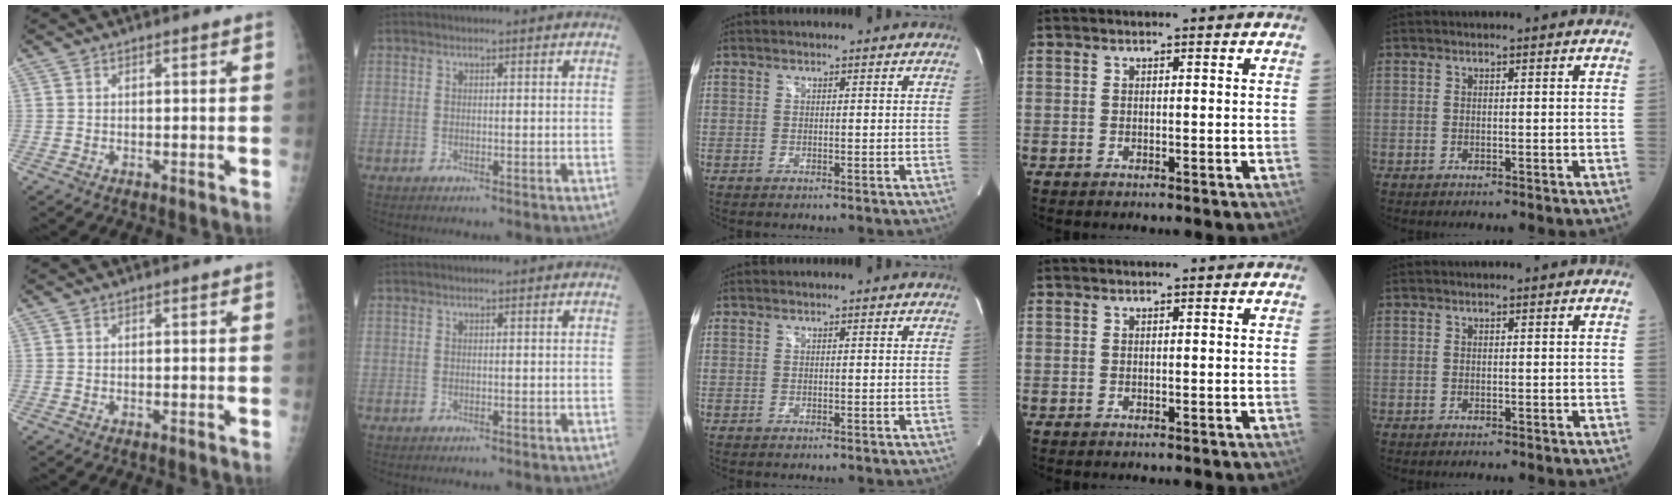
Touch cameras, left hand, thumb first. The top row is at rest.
{}